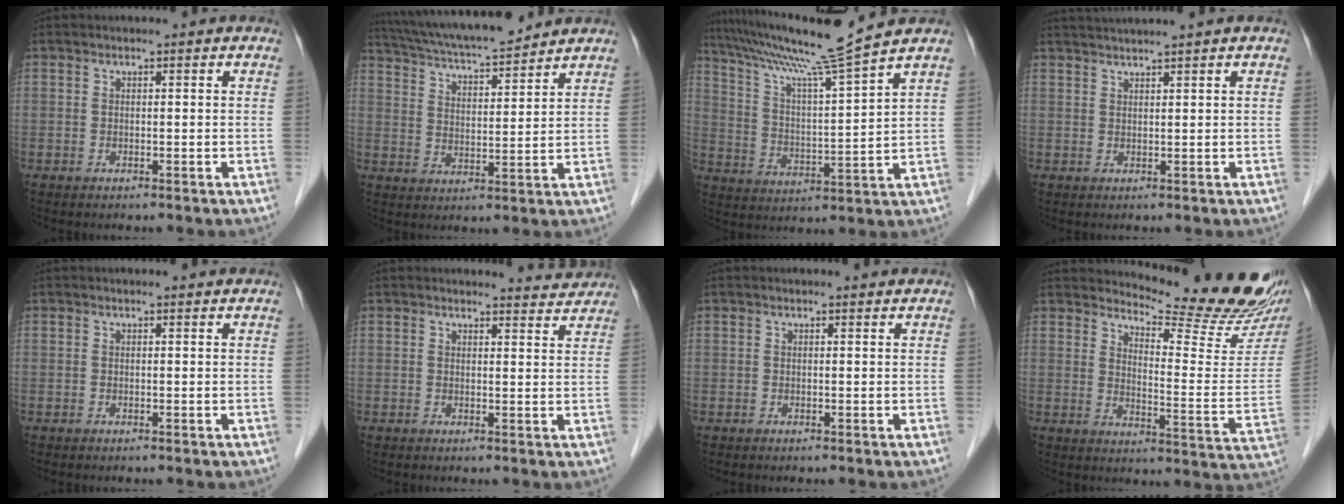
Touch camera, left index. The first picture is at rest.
{"total": 14.4, "force": [13.0, 1.3, 6.0], "torque": [-0.113, 0.017, 0.218]}
{"total": 13.6, "force": [11.6, -3.3, 6.1], "torque": [-0.111, -0.016, 0.202]}
{"total": 3.8, "force": [3.3, -1.1, 1.4], "torque": [-0.018, 0.020, 0.063]}
{"total": 0.6, "force": [0.6, 0.0, 0.0], "torque": [-0.006, -0.001, 0.005]}
{"total": 3.4, "force": [3.4, 0.2, -0.4], "torque": [-0.002, -0.013, 0.032]}
{"total": 0.8, "force": [0.8, 0.0, 0.0], "torque": [-0.010, 0.000, 0.009]}
{"total": 18.0, "force": [17.0, 0.8, 5.7], "torque": [-0.085, -0.110, 0.203]}